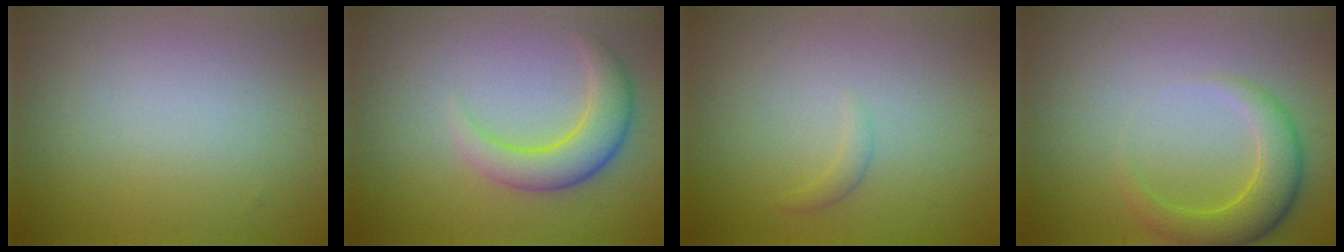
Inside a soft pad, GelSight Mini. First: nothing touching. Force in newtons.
{"total": 4.0, "press": 4.0, "slide": 0.1}
{"total": 0.8, "press": 0.8, "slide": 0.0}
{"total": 4.0, "press": 4.0, "slide": 0.3}